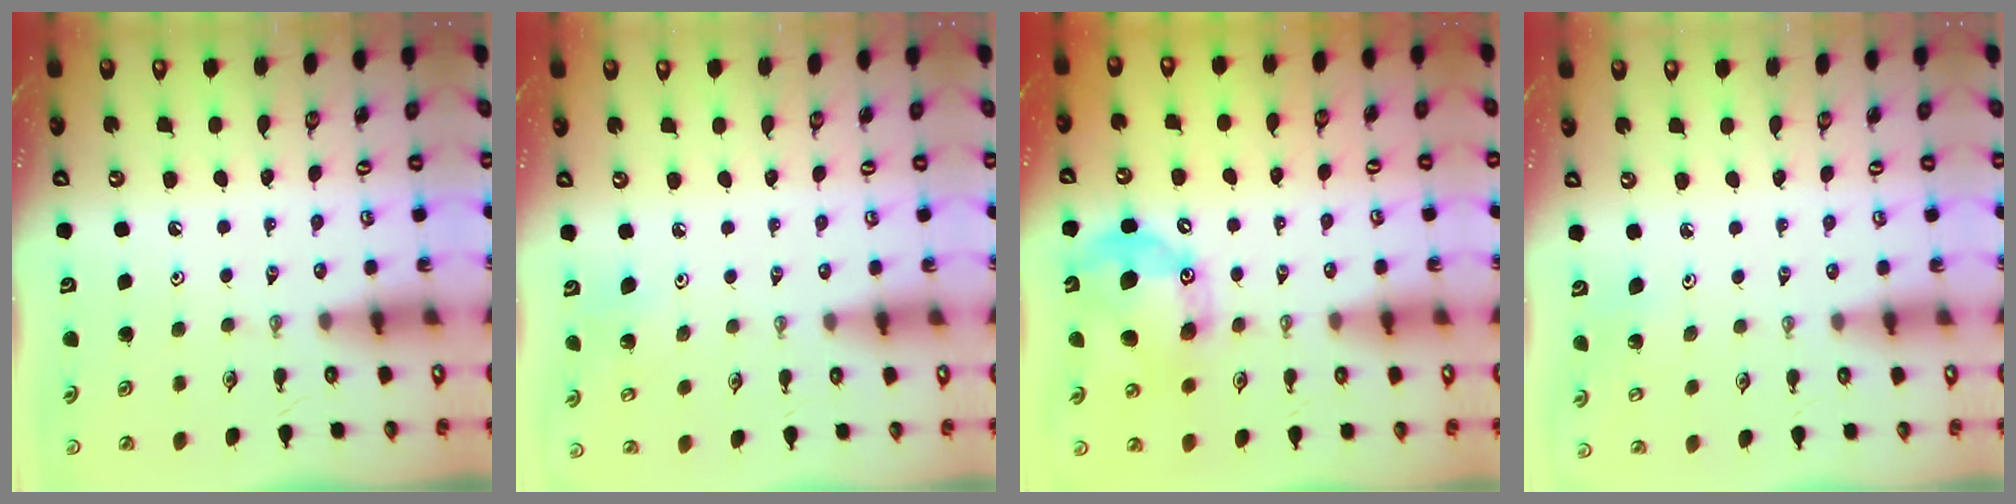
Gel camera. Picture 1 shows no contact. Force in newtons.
{"total": 4.9, "press": 4.9, "slide": 0.3}
{"total": 18.0, "press": 18.0, "slide": 0.9}
{"total": 2.8, "press": 2.7, "slide": 0.5}